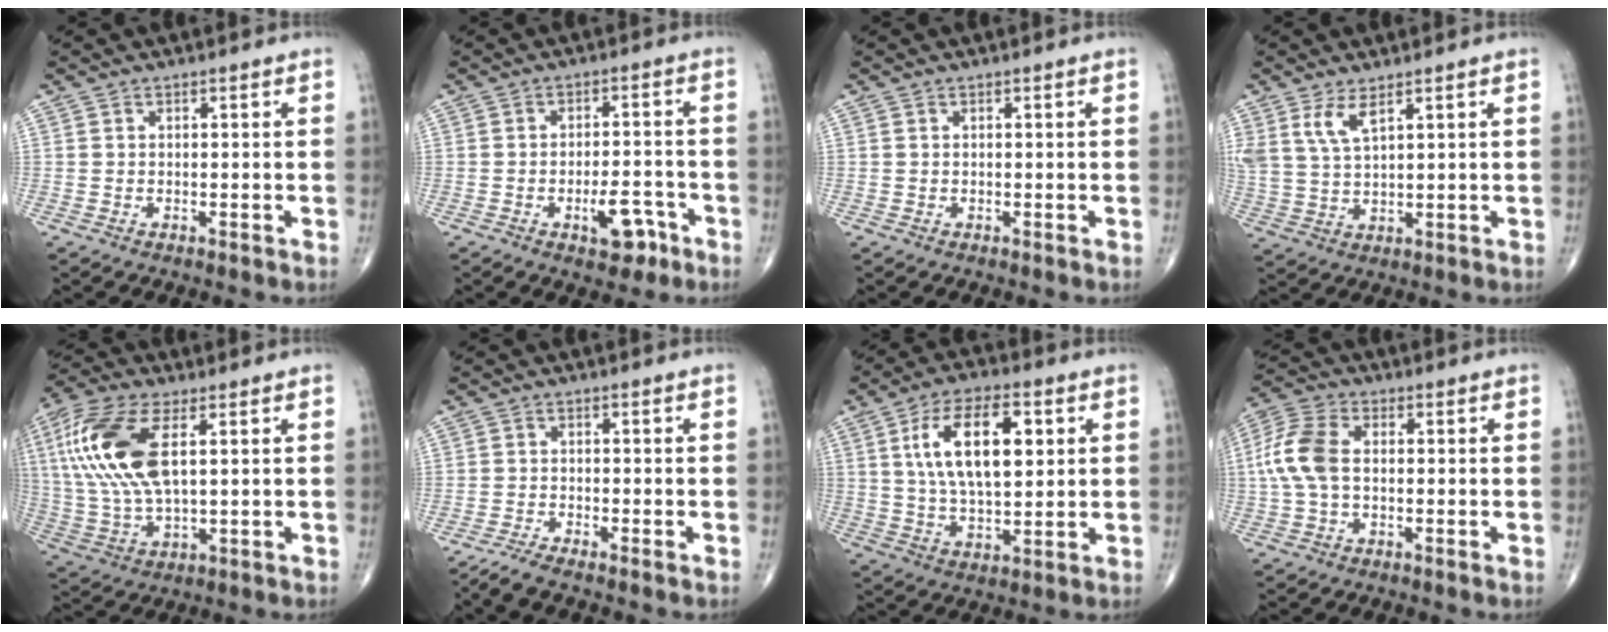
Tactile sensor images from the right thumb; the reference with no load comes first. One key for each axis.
{"total": 6.4, "fx": -3.3, "fy": 3.1, "fz": 4.6, "tx": -0.050, "ty": 0.026, "tz": -0.043}
{"total": 0.0}
{"total": 5.6, "fx": 3.2, "fy": 2.0, "fz": 4.1, "tx": -0.088, "ty": -0.015, "tz": 0.075}
{"total": 17.5, "fx": 4.3, "fy": 7.9, "fz": 15.0, "tx": -0.337, "ty": -0.001, "tz": 0.083}
{"total": 2.9, "fx": -2.6, "fy": -0.1, "fz": 1.3, "tx": -0.043, "ty": 0.003, "tz": -0.057}
{"total": 15.1, "fx": 3.9, "fy": 7.1, "fz": 12.7, "tx": -0.210, "ty": -0.003, "tz": 0.072}
{"total": 9.3, "fx": 0.1, "fy": 5.7, "fz": 7.3, "tx": -0.171, "ty": 0.022, "tz": -0.004}